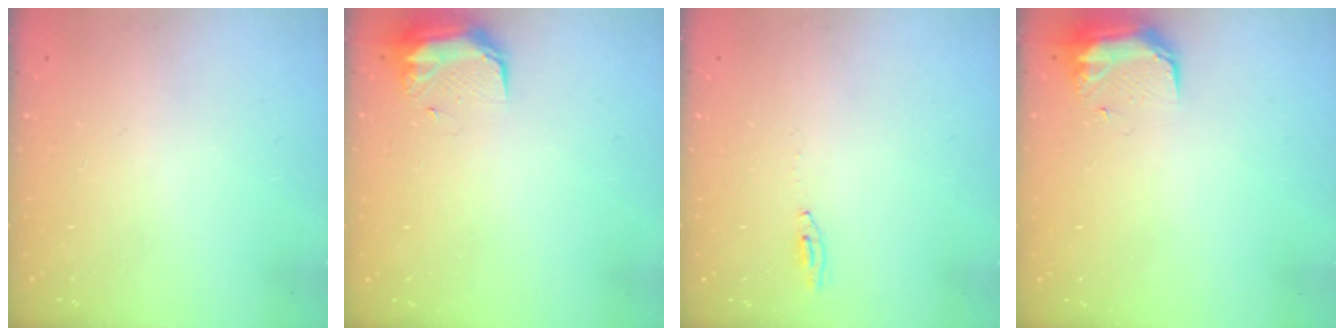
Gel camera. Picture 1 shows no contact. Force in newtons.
{"total": 8.7, "press": 8.6, "slide": 1.3}
{"total": 2.2, "press": 2.2, "slide": 0.2}
{"total": 8.8, "press": 8.7, "slide": 1.5}